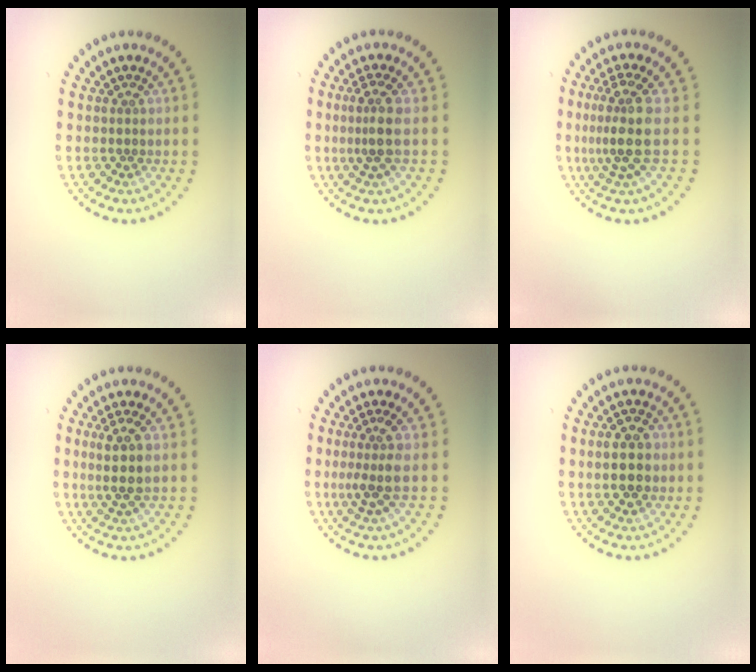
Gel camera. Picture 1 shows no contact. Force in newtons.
{"total": 2.5, "press": 2.0, "slide": 1.5}
{"total": 3.9, "press": 2.8, "slide": 2.6}
{"total": 2.9, "press": 2.5, "slide": 1.6}
{"total": 2.7, "press": 2.0, "slide": 1.8}
{"total": 4.4, "press": 4.4, "slide": 0.2}